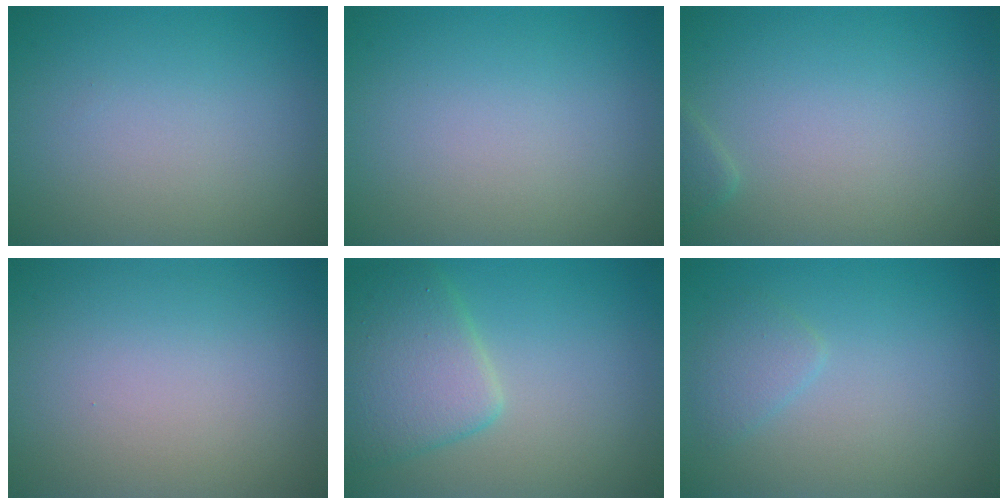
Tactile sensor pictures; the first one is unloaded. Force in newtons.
{"total": 0.0}
{"total": 0.8, "press": 0.8, "slide": 0.0}
{"total": 0.0}
{"total": 5.1, "press": 5.1, "slide": 0.3}
{"total": 1.5, "press": 1.5, "slide": 0.1}